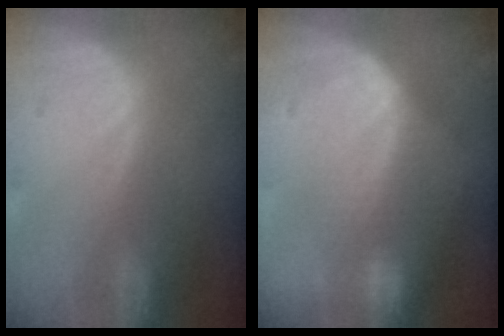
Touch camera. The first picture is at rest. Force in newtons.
{"total": 6.8, "press": 6.7, "slide": 1.4}